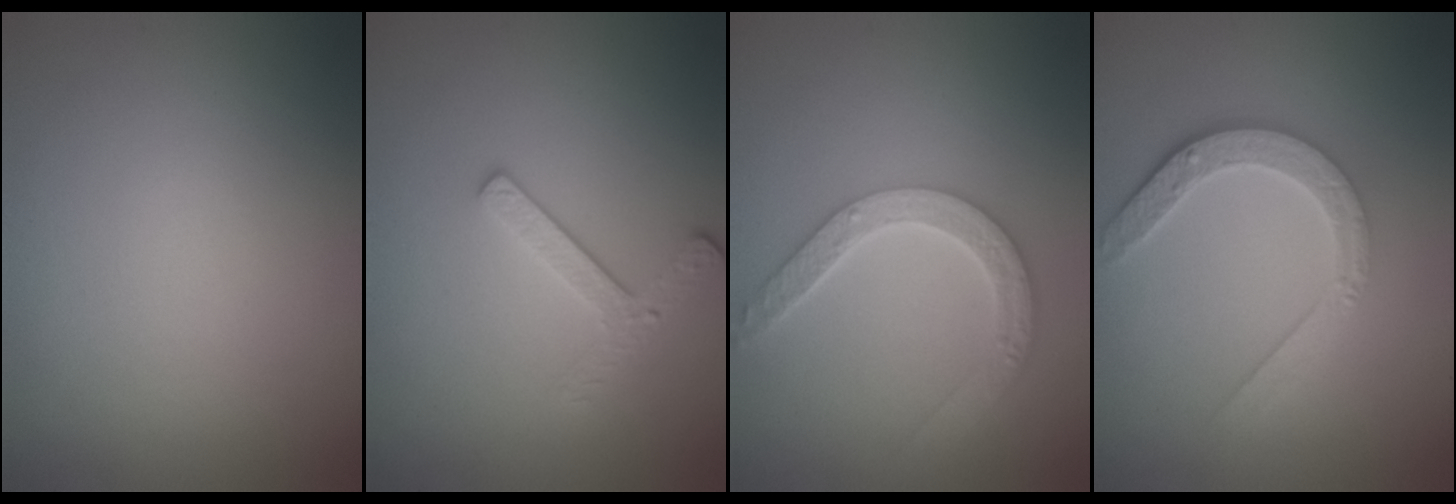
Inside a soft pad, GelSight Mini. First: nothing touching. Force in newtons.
{"total": 2.4, "press": 2.3, "slide": 0.9}
{"total": 4.8, "press": 3.8, "slide": 2.9}
{"total": 4.7, "press": 3.5, "slide": 3.0}